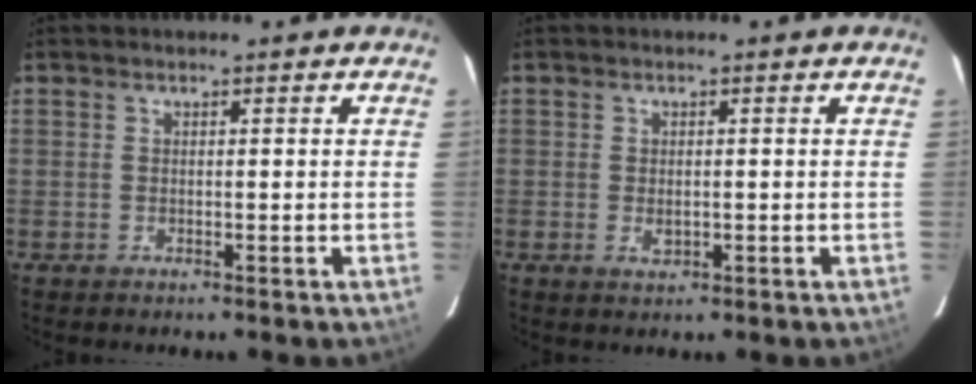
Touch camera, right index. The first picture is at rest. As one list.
[{"total": 1.9, "force": [-0.4, 1.3, 1.3], "torque": [-0.021, -0.002, -0.004]}]